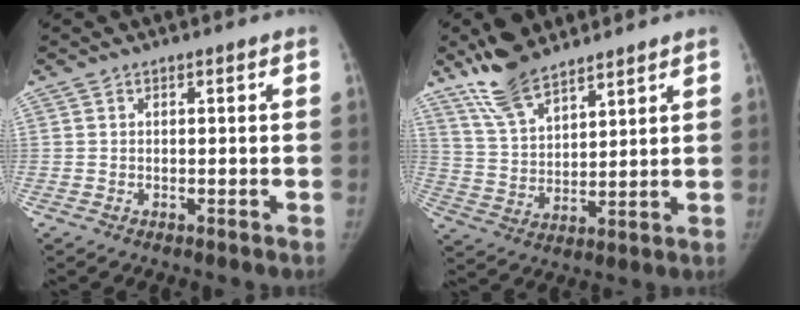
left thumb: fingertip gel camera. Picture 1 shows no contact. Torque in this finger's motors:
{"motor_torque": [0.82, -0.67, 0.93, -1.07, 0.26]}